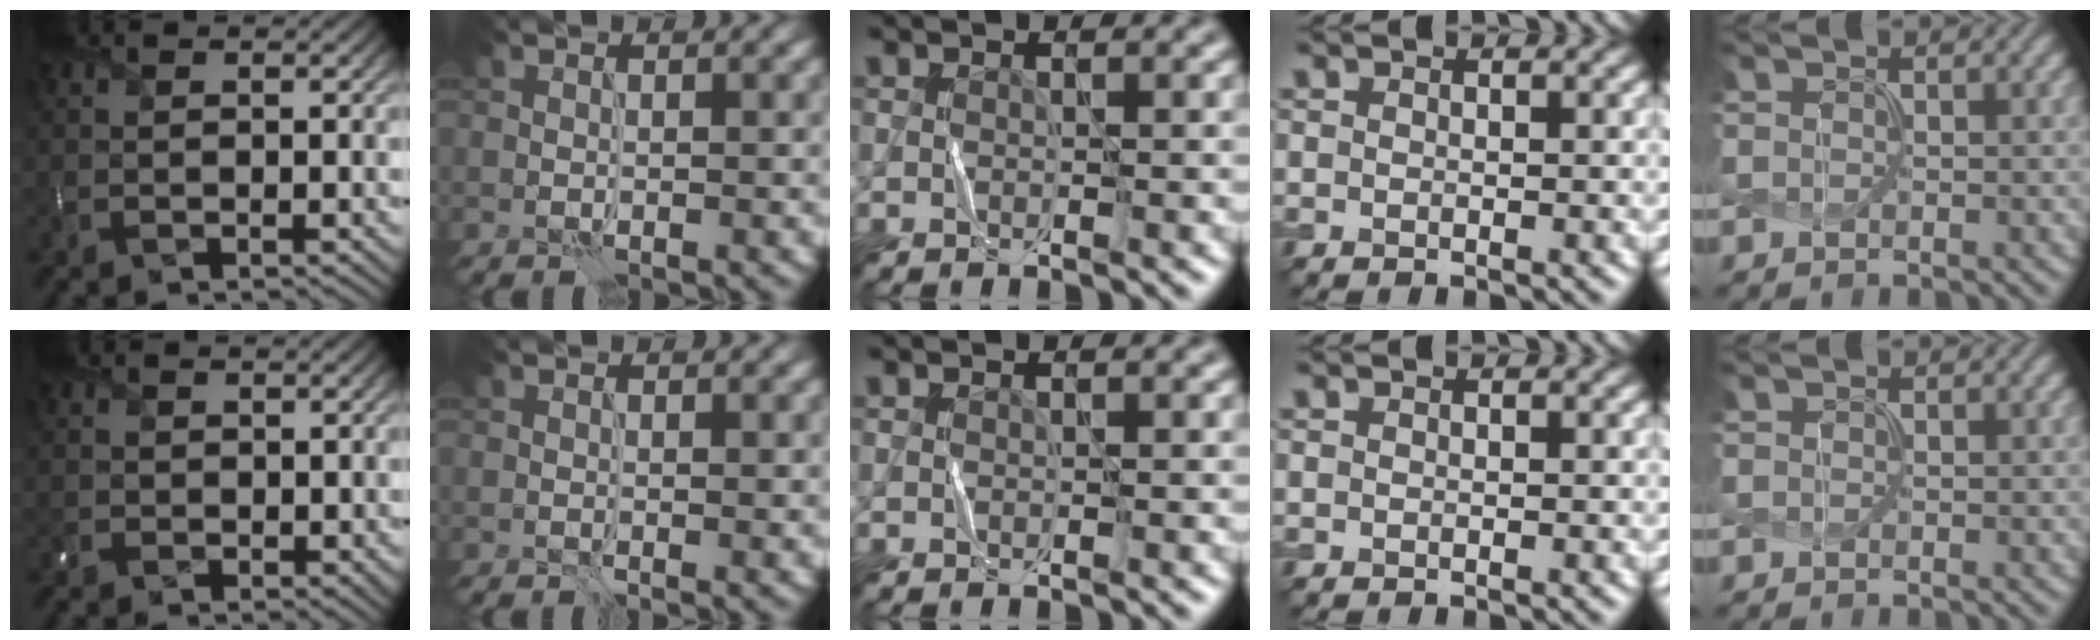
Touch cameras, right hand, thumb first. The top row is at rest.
{"thumb": {"total": 2.0, "force": [0.8, 1.7, 0.8], "torque": [-0.026, -0.005, 0.016]}, "index": {"total": 0.8, "force": [0.2, 0.2, 0.7], "torque": [-0.003, -0.002, 0.004]}}